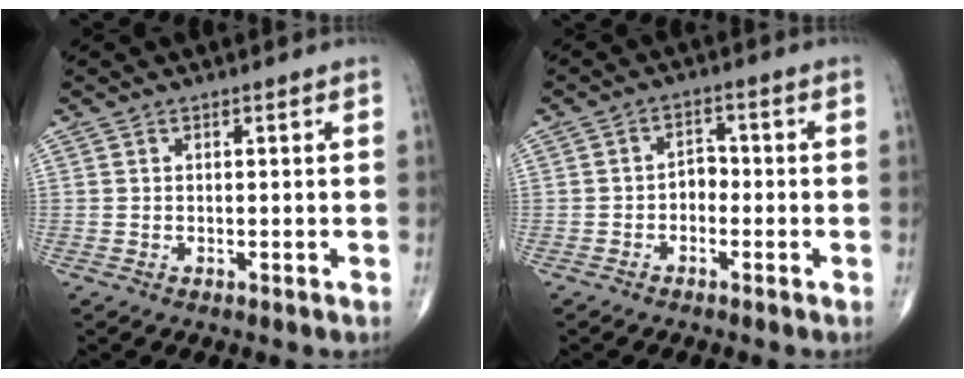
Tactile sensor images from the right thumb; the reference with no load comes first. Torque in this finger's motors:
{"motor_torque": [0.10, 0.02, 0.62, -0.14, -0.01]}